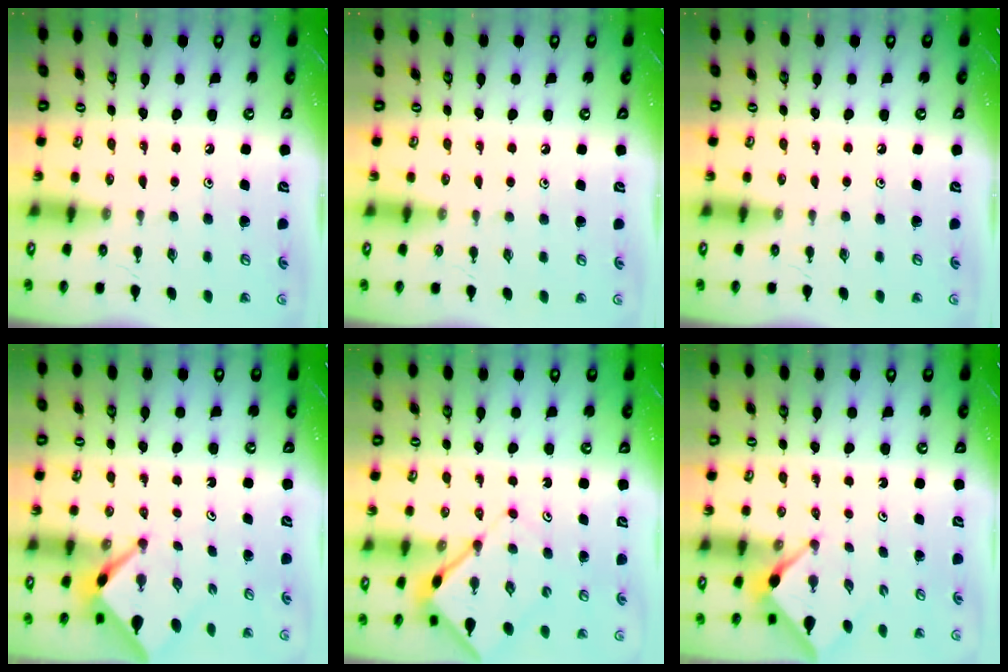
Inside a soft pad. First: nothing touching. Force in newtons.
{"total": 2.3, "press": 2.3, "slide": 0.4}
{"total": 0.0}
{"total": 2.8, "press": 2.7, "slide": 0.3}
{"total": 7.1, "press": 7.1, "slide": 0.6}
{"total": 2.9, "press": 2.9, "slide": 0.4}